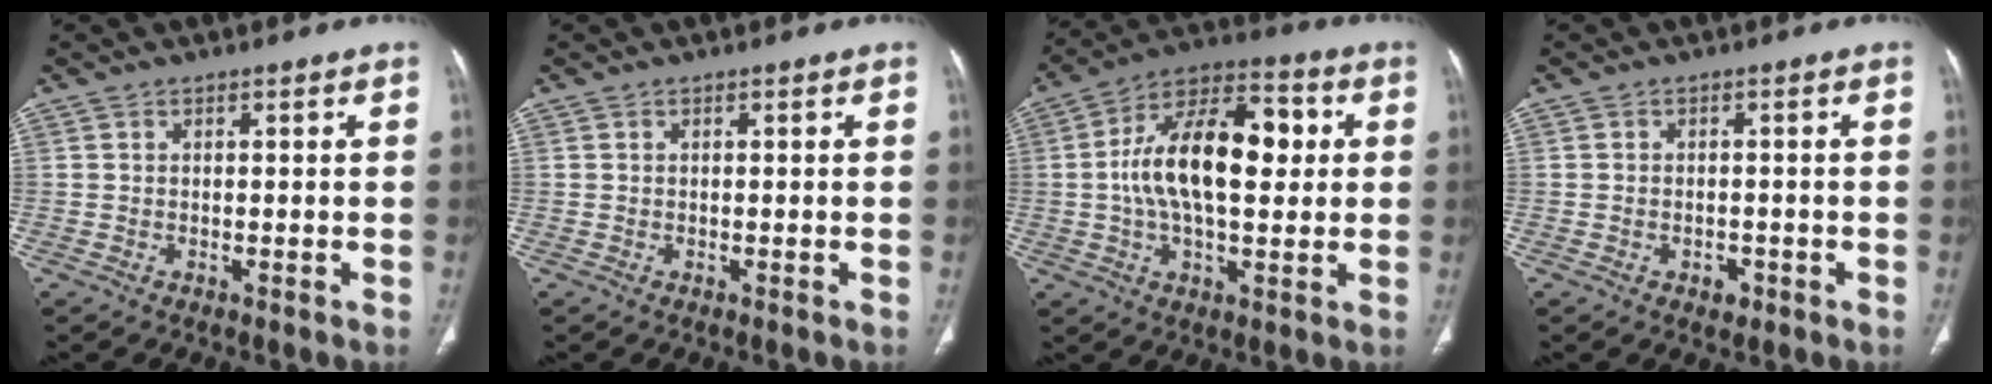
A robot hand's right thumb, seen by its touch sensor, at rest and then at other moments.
{"total": 0.0}
{"total": 19.0, "force": [1.9, 9.6, 16.2], "torque": [-0.263, 0.029, 0.025]}
{"total": 2.1, "force": [-1.0, 1.5, 1.0], "torque": [-0.011, 0.006, -0.008]}